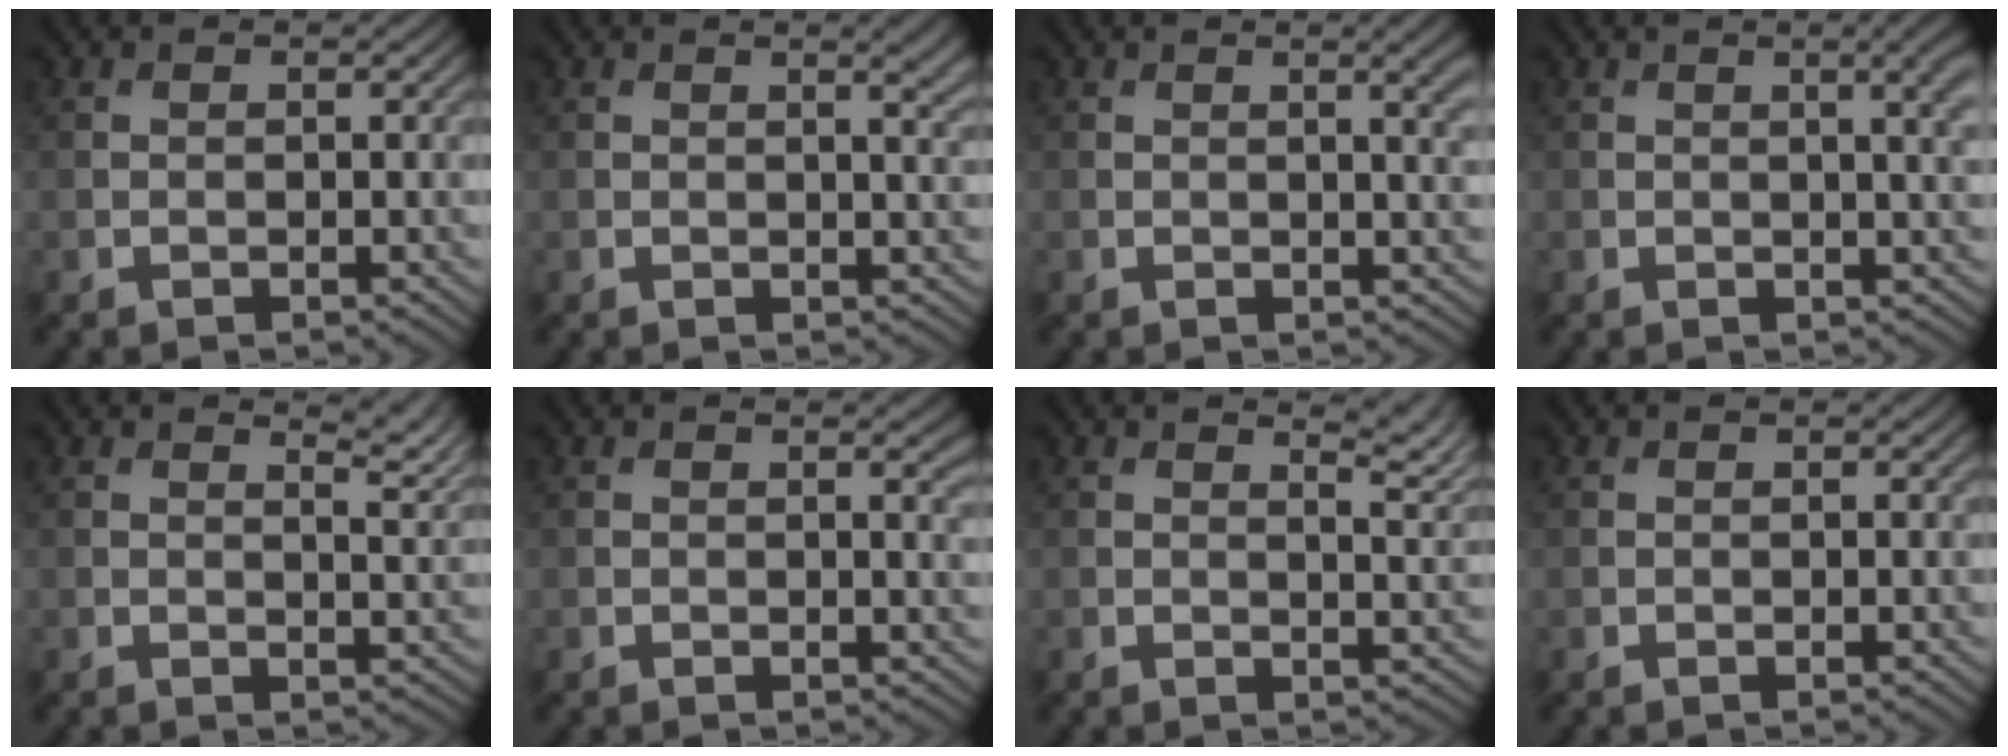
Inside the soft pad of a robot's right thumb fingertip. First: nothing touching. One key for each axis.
{"total": 3.3, "fx": 1.4, "fy": 0.9, "fz": 2.8, "tx": -0.036, "ty": 0.002, "tz": 0.019}
{"total": 3.5, "fx": 1.2, "fy": 0.8, "fz": 3.2, "tx": -0.042, "ty": 0.005, "tz": 0.018}
{"total": 4.2, "fx": 1.3, "fy": 1.0, "fz": 3.8, "tx": -0.051, "ty": 0.007, "tz": 0.016}
{"total": 3.8, "fx": 2.8, "fy": 1.0, "fz": 2.3, "tx": -0.036, "ty": -0.003, "tz": 0.045}
{"total": 2.0, "fx": 0.7, "fy": 0.4, "fz": 1.9, "tx": -0.027, "ty": -0.002, "tz": 0.011}
{"total": 4.0, "fx": 2.8, "fy": 1.0, "fz": 2.7, "tx": -0.041, "ty": -0.001, "tz": 0.047}
{"total": 0.0}